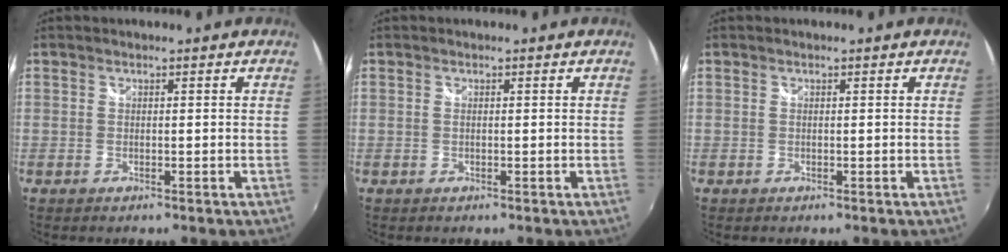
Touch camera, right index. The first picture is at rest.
{"total": 0.0}
{"total": 0.0}